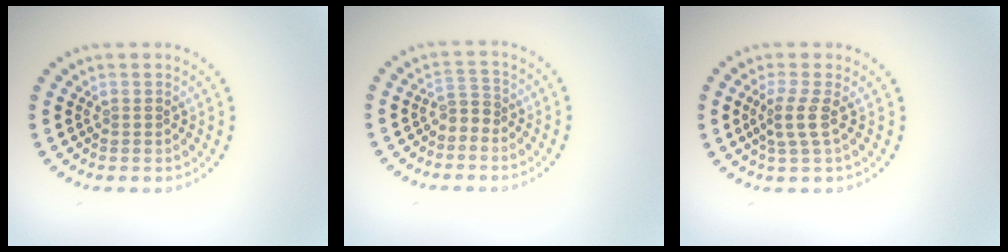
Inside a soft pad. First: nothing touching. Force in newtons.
{"total": 1.6, "press": 1.0, "slide": 1.2}
{"total": 2.1, "press": 1.6, "slide": 1.4}